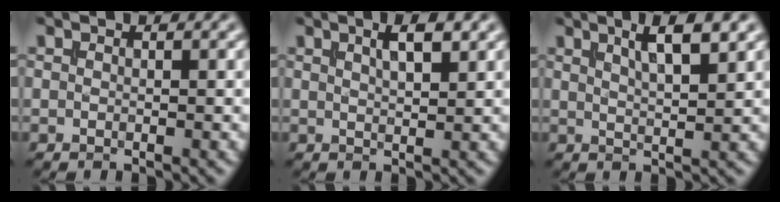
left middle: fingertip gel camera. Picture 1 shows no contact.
{"total": 2.9, "force": [1.5, 0.8, 2.3], "torque": [-0.032, 0.005, 0.025]}
{"total": 4.4, "force": [2.4, 1.0, 3.5], "torque": [-0.047, 0.008, 0.037]}